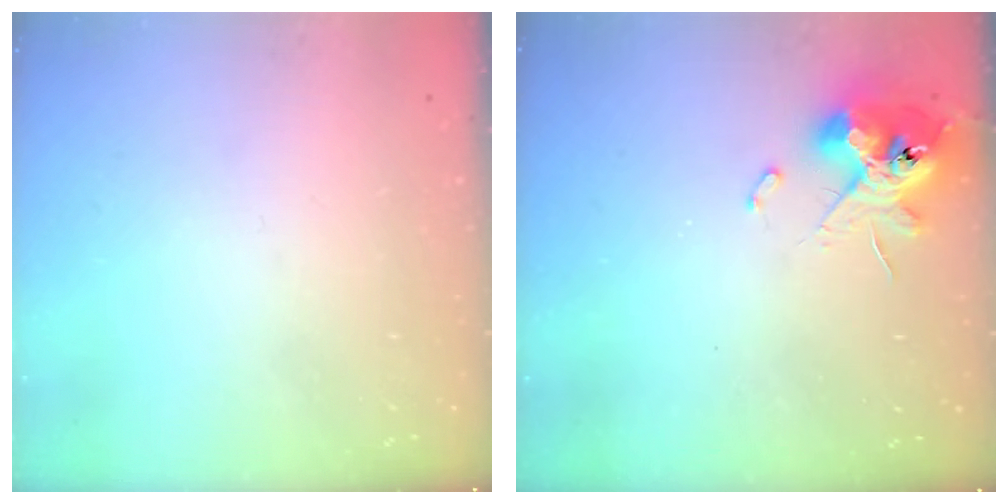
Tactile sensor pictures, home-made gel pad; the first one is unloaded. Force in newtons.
{"total": 13.1, "press": 13.0, "slide": 1.7}